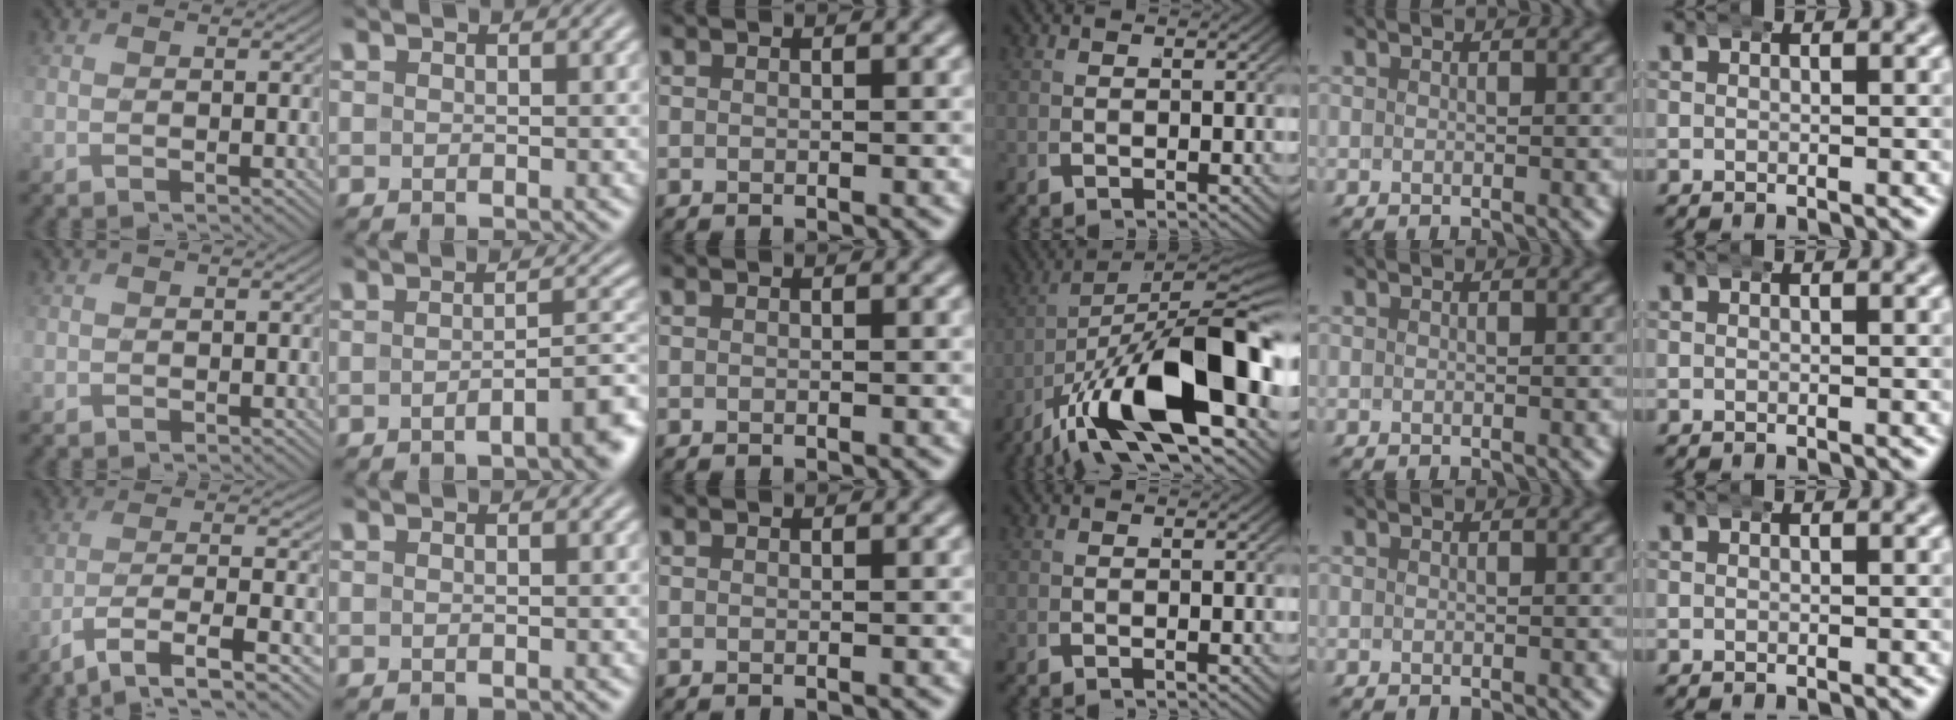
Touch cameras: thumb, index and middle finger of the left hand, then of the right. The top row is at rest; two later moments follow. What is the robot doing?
{"motion": "wrap", "object": "bandana"}